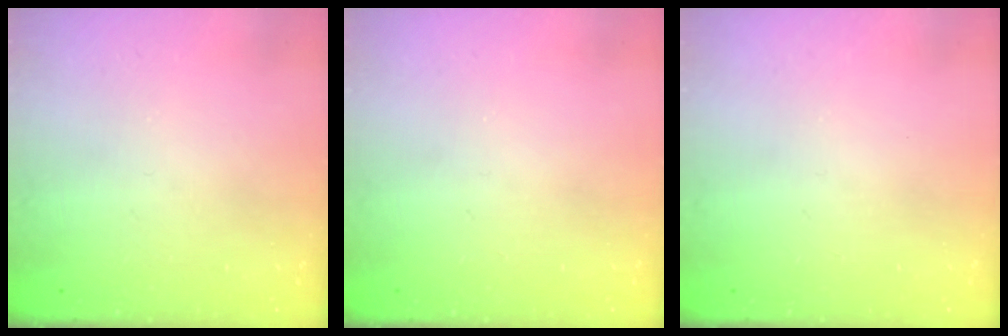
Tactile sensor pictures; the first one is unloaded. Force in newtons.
{"total": 0.0}
{"total": 0.0}